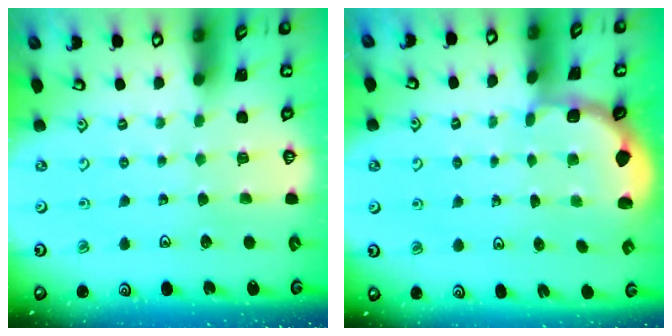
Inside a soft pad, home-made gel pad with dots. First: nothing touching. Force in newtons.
{"total": 1.9, "press": 1.8, "slide": 0.7}